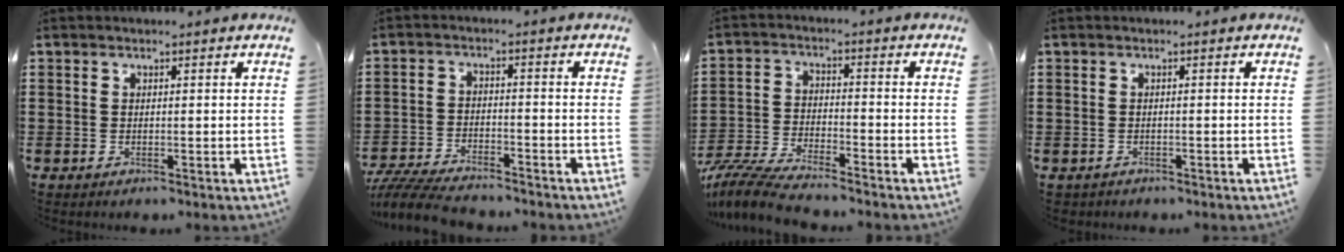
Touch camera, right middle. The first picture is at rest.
{"total": 6.2, "force": [-5.9, 0.8, 1.7], "torque": [-0.047, -0.001, -0.119]}
{"total": 6.7, "force": [-6.3, 0.6, 2.3], "torque": [-0.061, -0.006, -0.124]}
{"total": 0.6, "force": [-0.6, 0.2, -0.1], "torque": [-0.001, 0.001, -0.014]}